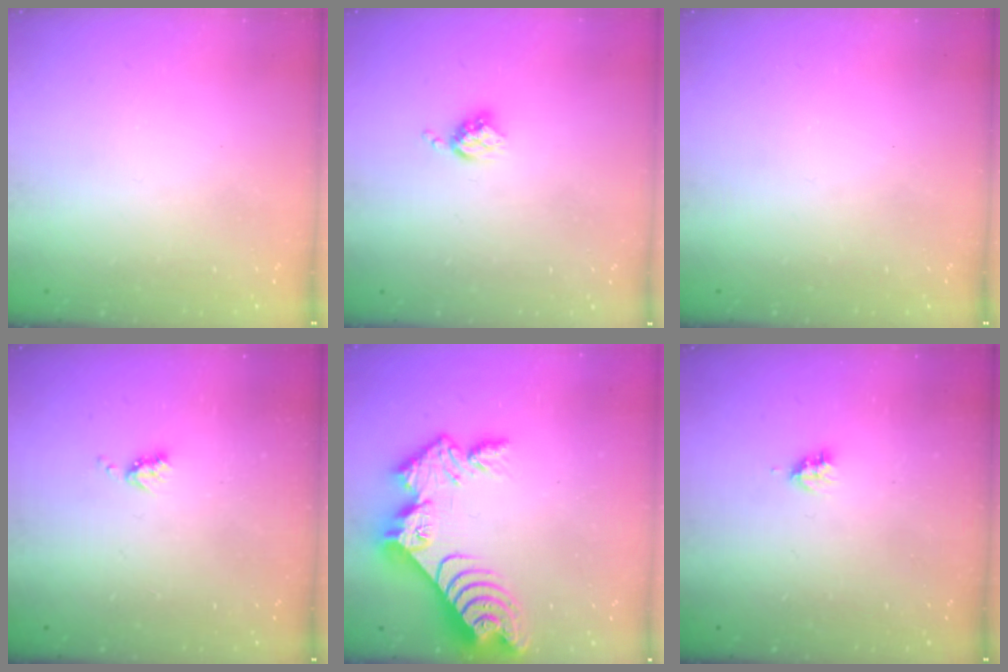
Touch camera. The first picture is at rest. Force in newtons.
{"total": 3.6, "press": 3.6, "slide": 0.4}
{"total": 0.0}
{"total": 3.9, "press": 3.8, "slide": 0.6}
{"total": 12.8, "press": 12.8, "slide": 1.0}
{"total": 3.5, "press": 3.4, "slide": 0.5}